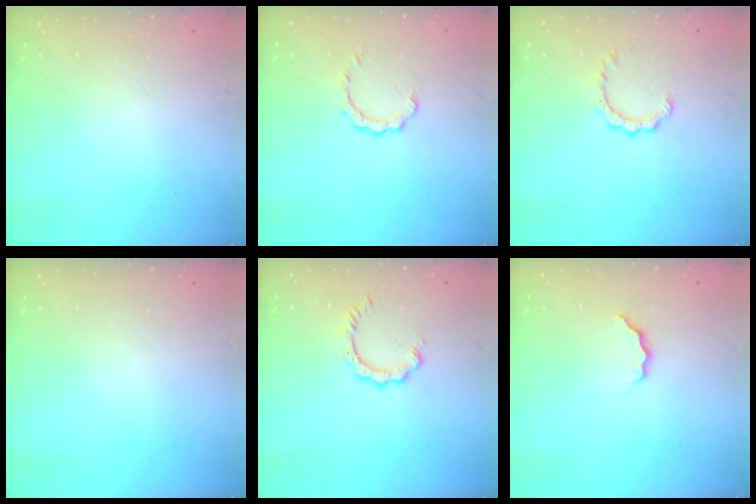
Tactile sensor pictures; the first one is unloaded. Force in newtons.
{"total": 2.5, "press": 2.5, "slide": 0.3}
{"total": 3.9, "press": 3.8, "slide": 0.2}
{"total": 0.0}
{"total": 3.8, "press": 3.7, "slide": 0.2}
{"total": 3.7, "press": 3.7, "slide": 0.4}